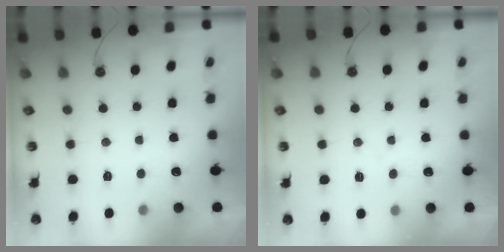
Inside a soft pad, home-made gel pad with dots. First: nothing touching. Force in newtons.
{"total": 6.5, "press": 6.5, "slide": 0.9}